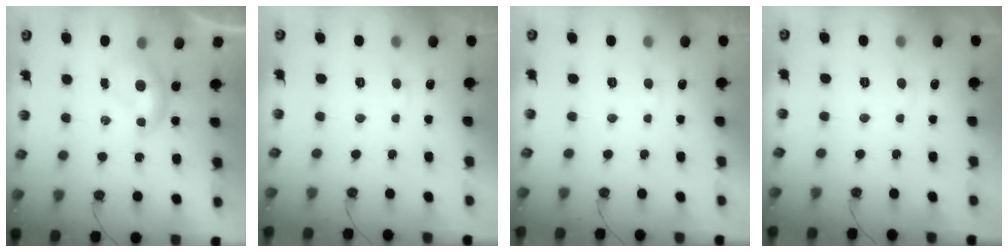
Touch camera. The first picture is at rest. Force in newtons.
{"total": 1.6, "press": 1.5, "slide": 0.5}
{"total": 1.6, "press": 1.5, "slide": 0.5}
{"total": 0.7, "press": 0.3, "slide": 0.6}